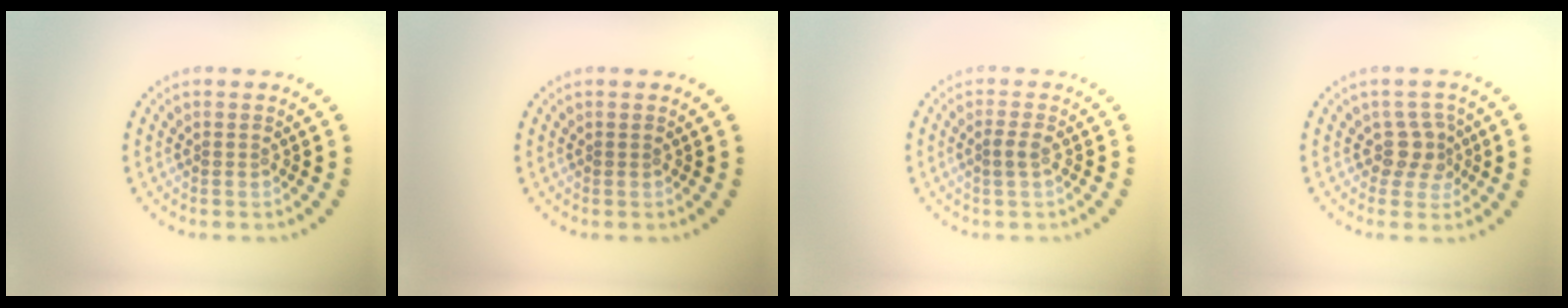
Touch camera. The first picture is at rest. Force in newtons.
{"total": 0.0}
{"total": 1.1, "press": 1.0, "slide": 0.4}
{"total": 2.3, "press": 1.7, "slide": 1.6}